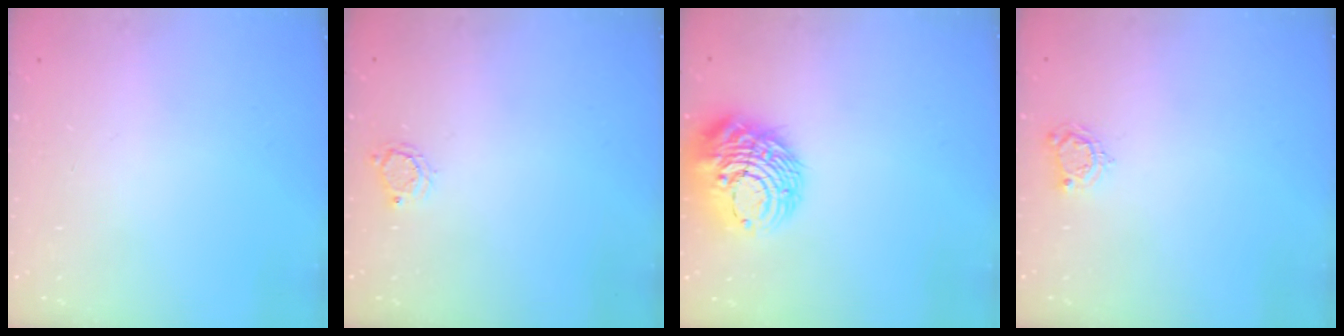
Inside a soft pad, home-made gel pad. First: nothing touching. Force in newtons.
{"total": 4.0, "press": 4.0, "slide": 0.3}
{"total": 15.5, "press": 15.4, "slide": 1.6}
{"total": 4.3, "press": 4.3, "slide": 0.4}